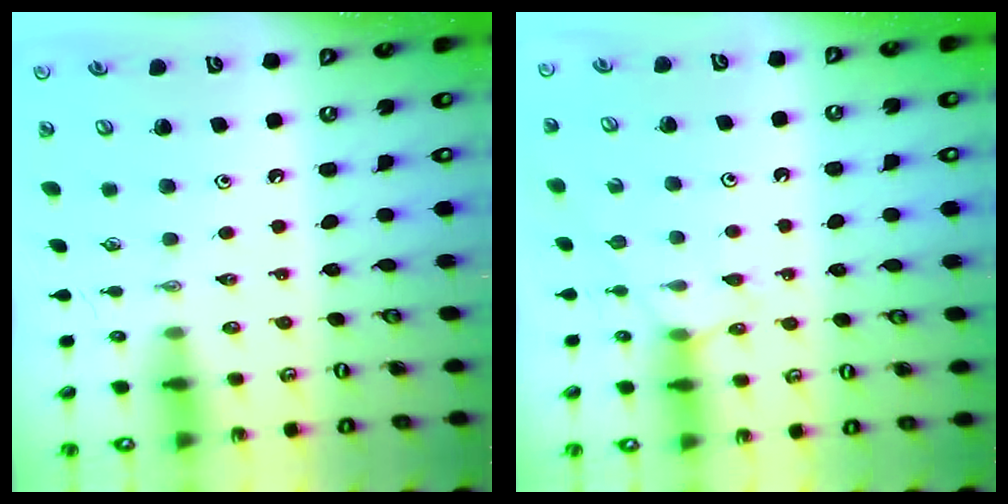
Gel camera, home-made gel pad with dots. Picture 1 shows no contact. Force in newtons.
{"total": 5.9, "press": 5.9, "slide": 0.5}